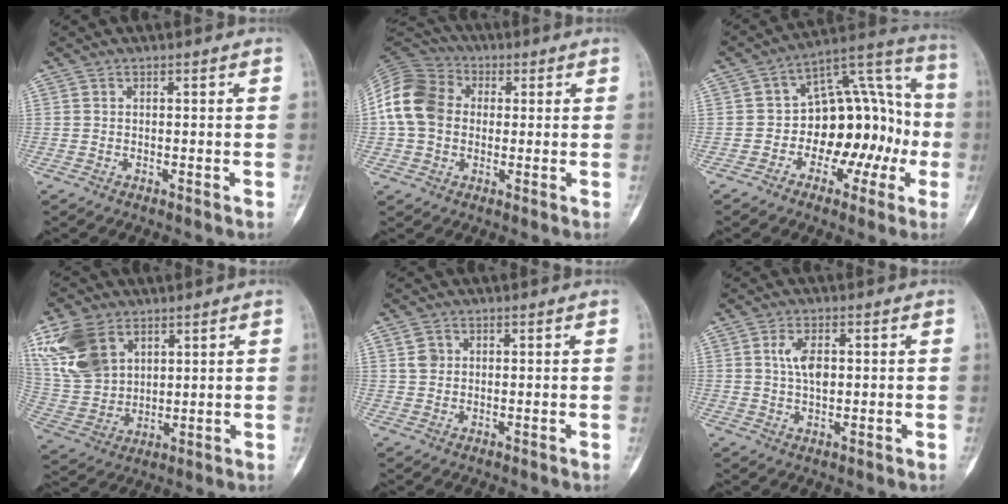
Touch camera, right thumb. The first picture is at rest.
{"total": 13.3, "force": [0.7, 10.7, 7.9], "torque": [-0.146, 0.030, 0.003]}
{"total": 17.8, "force": [-3.1, 11.5, 13.2], "torque": [-0.119, 0.071, -0.041]}
{"total": 14.3, "force": [6.8, 9.6, 8.1], "torque": [-0.158, -0.013, 0.151]}
{"total": 2.2, "force": [0.8, 1.8, 1.0], "torque": [-0.013, 0.003, 0.017]}
{"total": 4.7, "force": [0.8, 2.4, 3.9], "torque": [-0.069, -0.001, 0.015]}